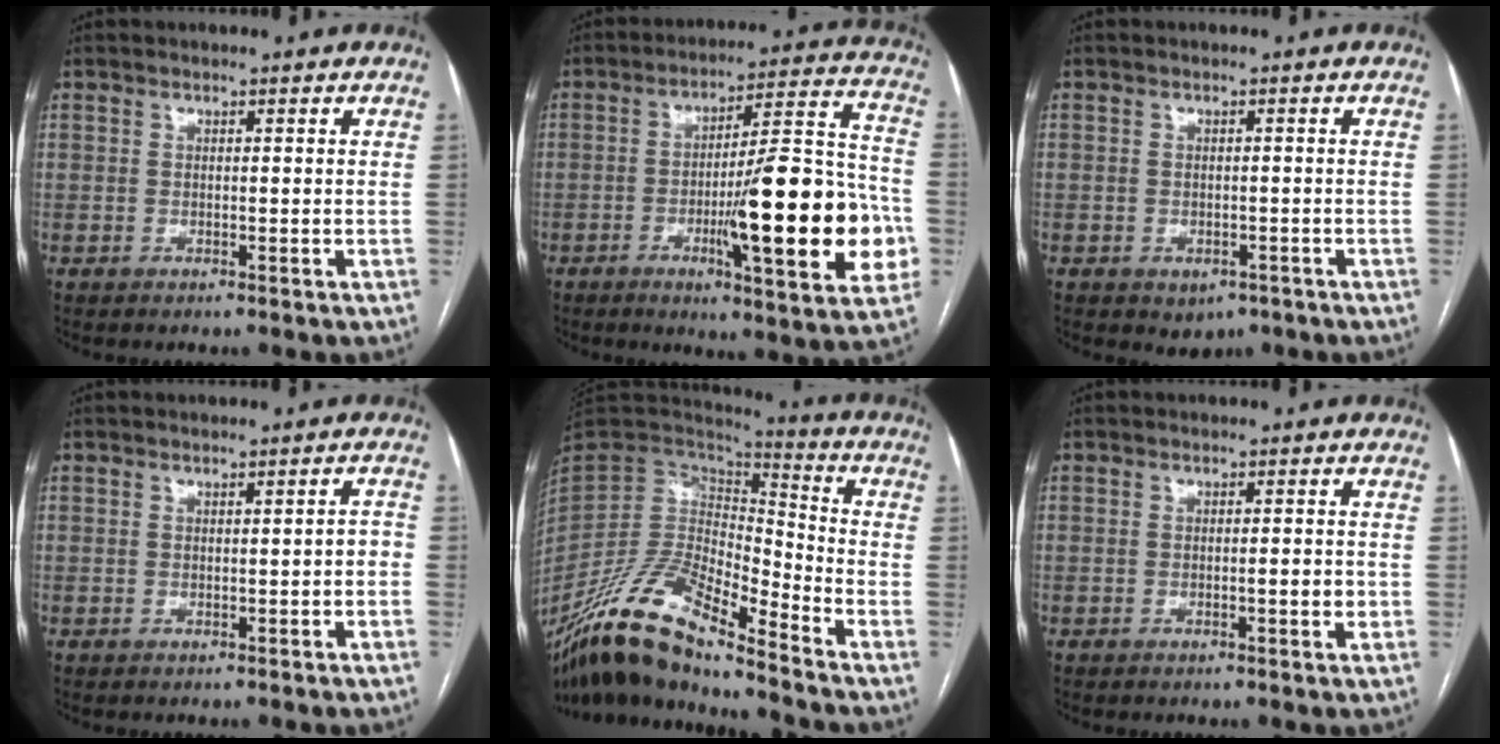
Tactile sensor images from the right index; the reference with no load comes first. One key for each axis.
{"total": 21.6, "fx": -5.1, "fy": 3.1, "fz": 20.7, "tx": -0.261, "ty": 0.009, "tz": -0.067}
{"total": 3.0, "fx": -1.7, "fy": 2.2, "fz": 1.2, "tx": -0.007, "ty": 0.002, "tz": -0.012}
{"total": 1.3, "fx": -0.5, "fy": 0.4, "fz": 1.2, "tx": -0.008, "ty": 0.003, "tz": -0.007}
{"total": 18.0, "fx": -14.0, "fy": 3.9, "fz": 10.7, "tx": -0.201, "ty": 0.006, "tz": -0.260}
{"total": 1.9, "fx": -0.5, "fy": 0.3, "fz": 1.8, "tx": -0.028, "ty": 0.000, "tz": -0.009}